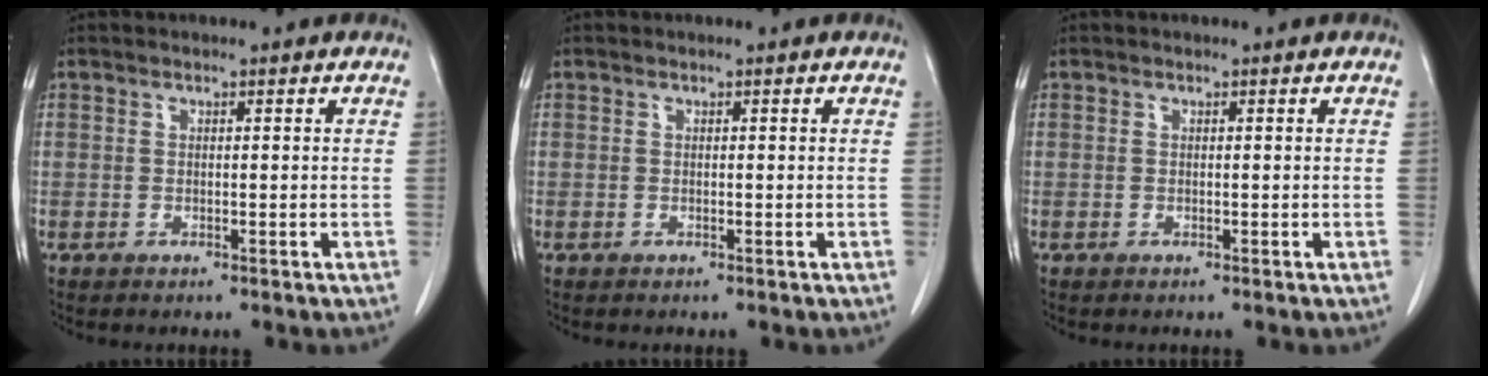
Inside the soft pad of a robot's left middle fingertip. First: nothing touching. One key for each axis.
{"total": 0.0}
{"total": 0.0}